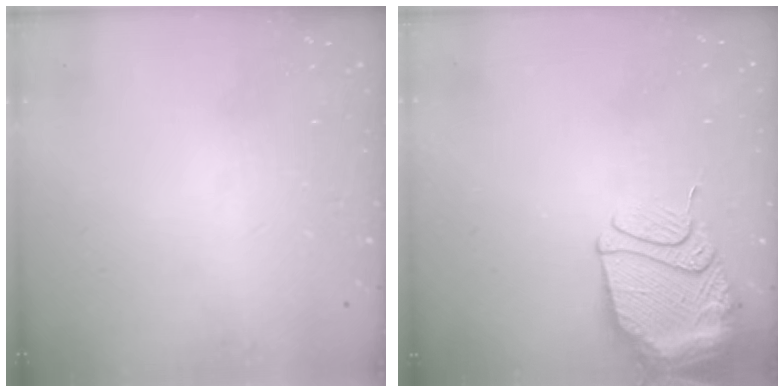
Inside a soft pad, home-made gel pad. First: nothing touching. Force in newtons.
{"total": 13.8, "press": 13.7, "slide": 1.4}